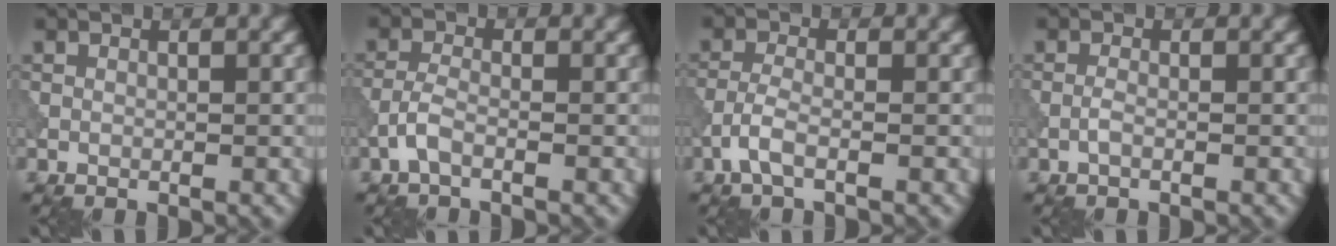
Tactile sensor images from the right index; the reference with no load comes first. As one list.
[{"total": 1.8, "force": [-1.1, 0.6, 1.3], "torque": [-0.032, 0.004, -0.029]}, {"total": 2.2, "force": [-1.2, 0.7, 1.8], "torque": [-0.043, 0.003, -0.031]}, {"total": 0.8, "force": [-0.4, 0.2, 0.7], "torque": [-0.017, 0.002, -0.009]}]